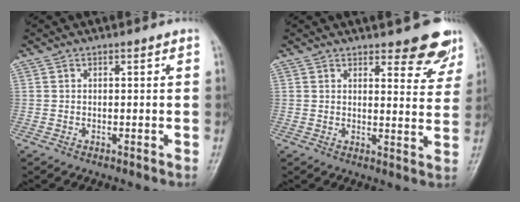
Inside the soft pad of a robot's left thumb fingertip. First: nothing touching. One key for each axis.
{"total": 7.8, "fx": 5.9, "fy": 2.8, "fz": 4.4, "tx": -0.020, "ty": -0.039, "tz": 0.065}